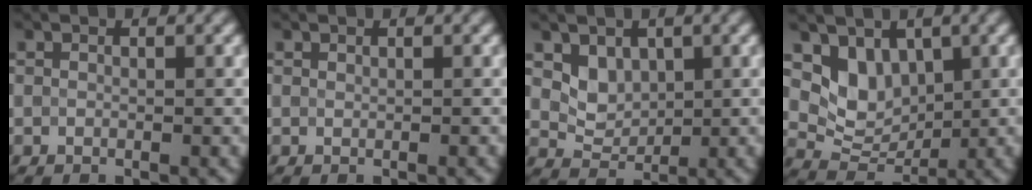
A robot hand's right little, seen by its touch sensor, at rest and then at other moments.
{"total": 0.0}
{"total": 2.6, "force": [1.2, 2.0, 1.2], "torque": [-0.023, -0.011, 0.024]}
{"total": 4.1, "force": [1.8, 3.0, 2.2], "torque": [-0.044, -0.015, 0.031]}